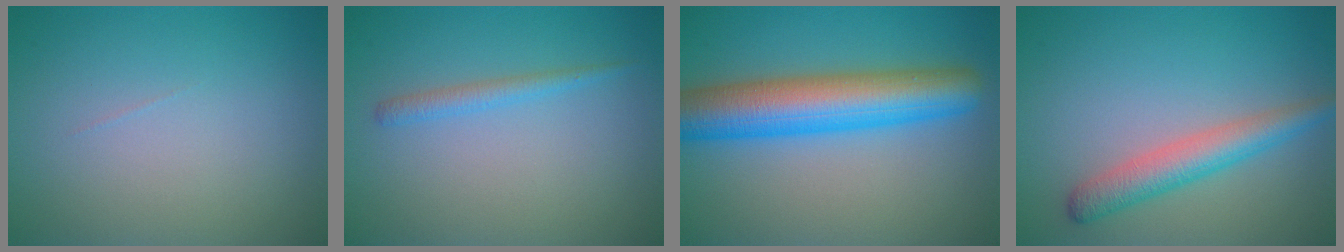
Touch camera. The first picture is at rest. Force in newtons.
{"total": 1.5, "press": 1.5, "slide": 0.0}
{"total": 8.9, "press": 8.9, "slide": 0.2}
{"total": 3.7, "press": 3.7, "slide": 0.1}